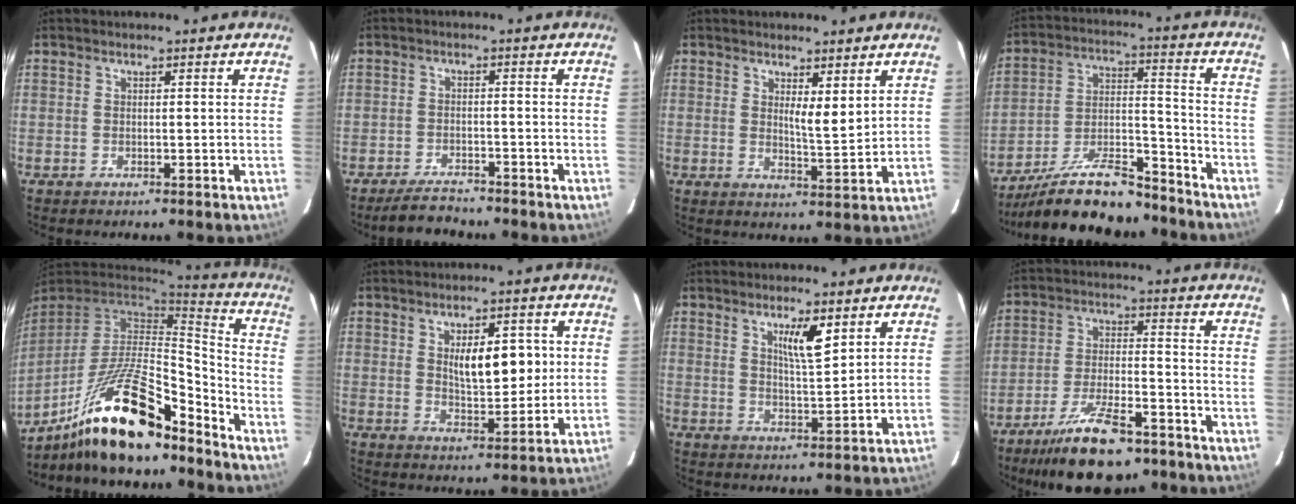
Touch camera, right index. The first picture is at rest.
{"total": 4.1, "force": [-3.9, 1.0, 0.9], "torque": [-0.020, -0.009, -0.067]}
{"total": 3.9, "force": [2.0, 0.6, 3.3], "torque": [-0.055, -0.014, 0.037]}
{"total": 16.7, "force": [-14.6, 3.4, 7.5], "torque": [-0.144, 0.012, -0.254]}
{"total": 19.9, "force": [-14.5, 4.4, 12.8], "torque": [-0.240, 0.011, -0.254]}
{"total": 8.4, "force": [1.7, 3.2, 7.5], "torque": [-0.115, 0.002, 0.035]}
{"total": 5.6, "force": [2.9, 0.6, 4.7], "torque": [-0.081, -0.006, 0.052]}
{"total": 12.9, "force": [-9.5, 3.2, 8.2], "torque": [-0.146, -0.014, -0.163]}